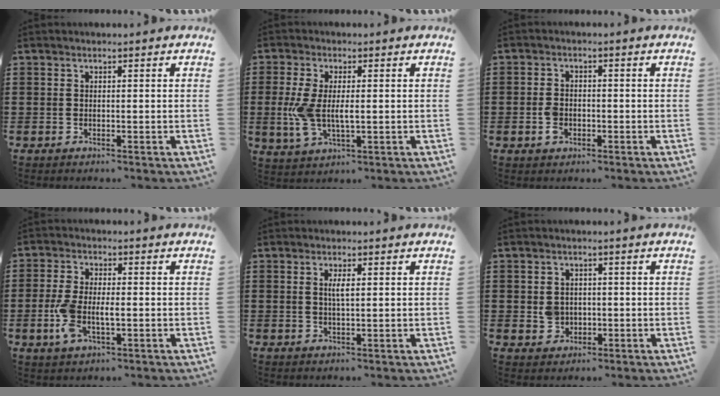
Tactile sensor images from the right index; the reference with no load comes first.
{"total": 6.6, "force": [-0.2, 3.1, 5.8], "torque": [-0.143, -0.005, -0.011]}
{"total": 2.5, "force": [-0.9, 1.8, 1.5], "torque": [-0.029, 0.002, -0.016]}
{"total": 5.9, "force": [-1.2, 2.9, 5.0], "torque": [-0.121, -0.006, -0.029]}
{"total": 2.3, "force": [0.5, 0.5, 2.2], "torque": [-0.042, 0.003, 0.005]}
{"total": 3.1, "force": [-0.3, 2.8, 1.3], "torque": [-0.032, 0.006, -0.008]}